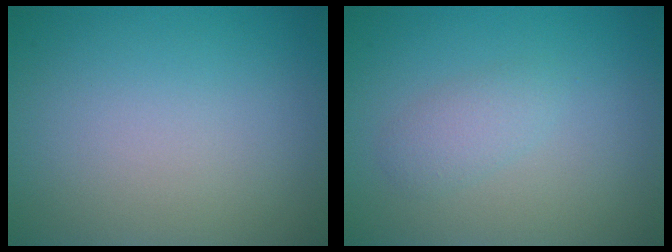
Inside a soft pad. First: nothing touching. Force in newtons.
{"total": 1.8, "press": 1.8, "slide": 0.2}